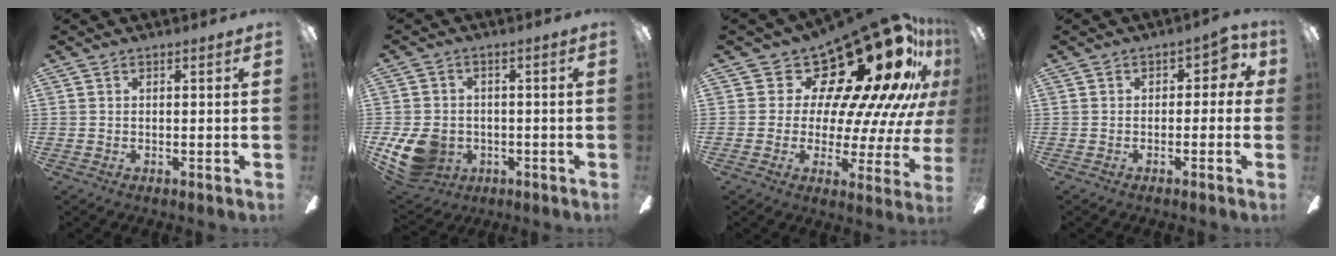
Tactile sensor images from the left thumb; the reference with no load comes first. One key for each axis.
{"total": 11.6, "fx": -3.6, "fy": 9.2, "fz": 6.1, "tx": -0.140, "ty": 0.011, "tz": -0.063}
{"total": 24.8, "fx": 14.9, "fy": 10.3, "fz": 17.0, "tx": -0.242, "ty": -0.128, "tz": 0.264}
{"total": 4.7, "fx": 0.3, "fy": 3.1, "fz": 3.5, "tx": -0.041, "ty": 0.008, "tz": 0.000}